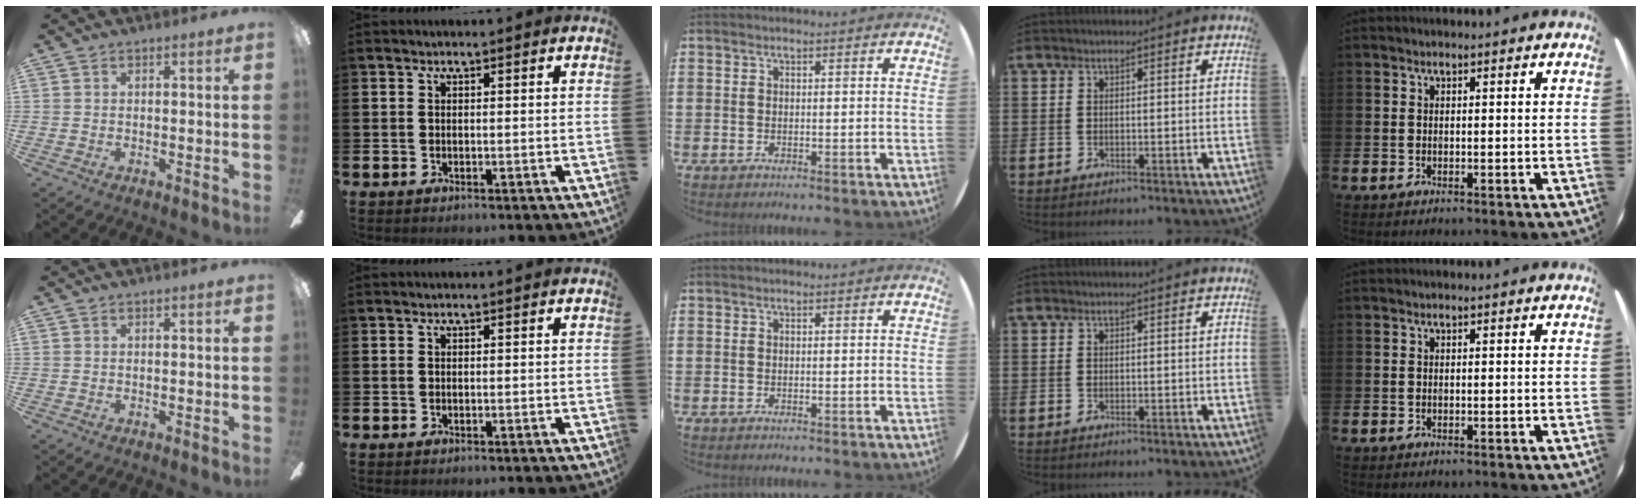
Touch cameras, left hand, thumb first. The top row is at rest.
{}